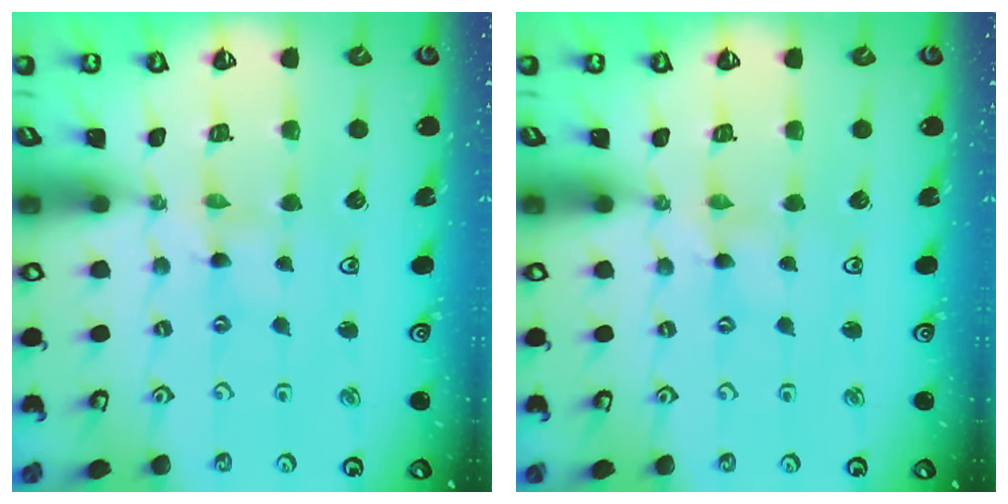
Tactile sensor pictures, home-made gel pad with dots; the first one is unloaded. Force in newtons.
{"total": 0.0}